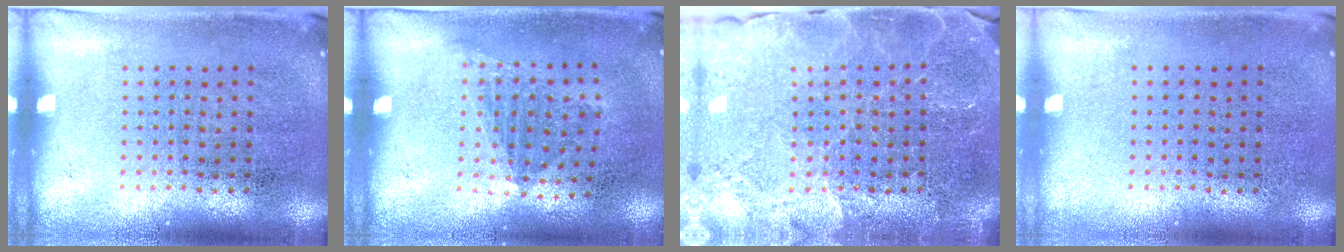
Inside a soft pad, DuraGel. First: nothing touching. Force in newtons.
{"total": 1.1, "press": 0.8, "slide": 0.7}
{"total": 3.2, "press": 3.1, "slide": 0.9}
{"total": 0.0}